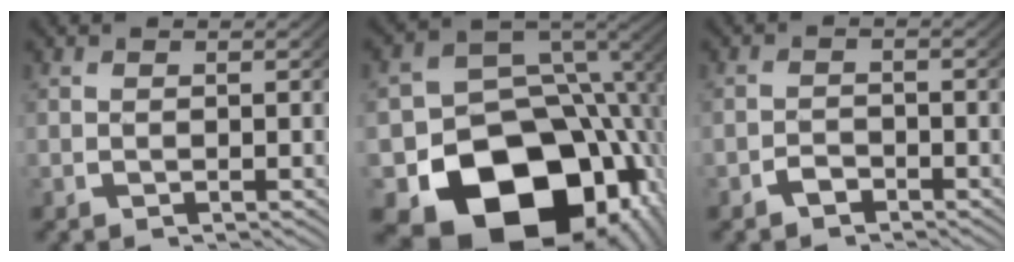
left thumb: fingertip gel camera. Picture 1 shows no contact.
{"total": 21.2, "force": [-7.0, 14.4, 13.9], "torque": [-0.254, -0.083, -0.079]}
{"total": 1.5, "force": [-1.2, 0.7, 0.3], "torque": [-0.005, -0.006, -0.022]}